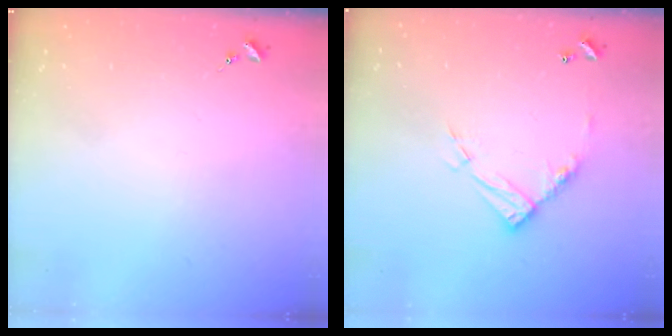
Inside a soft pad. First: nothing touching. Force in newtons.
{"total": 12.2, "press": 12.1, "slide": 0.9}